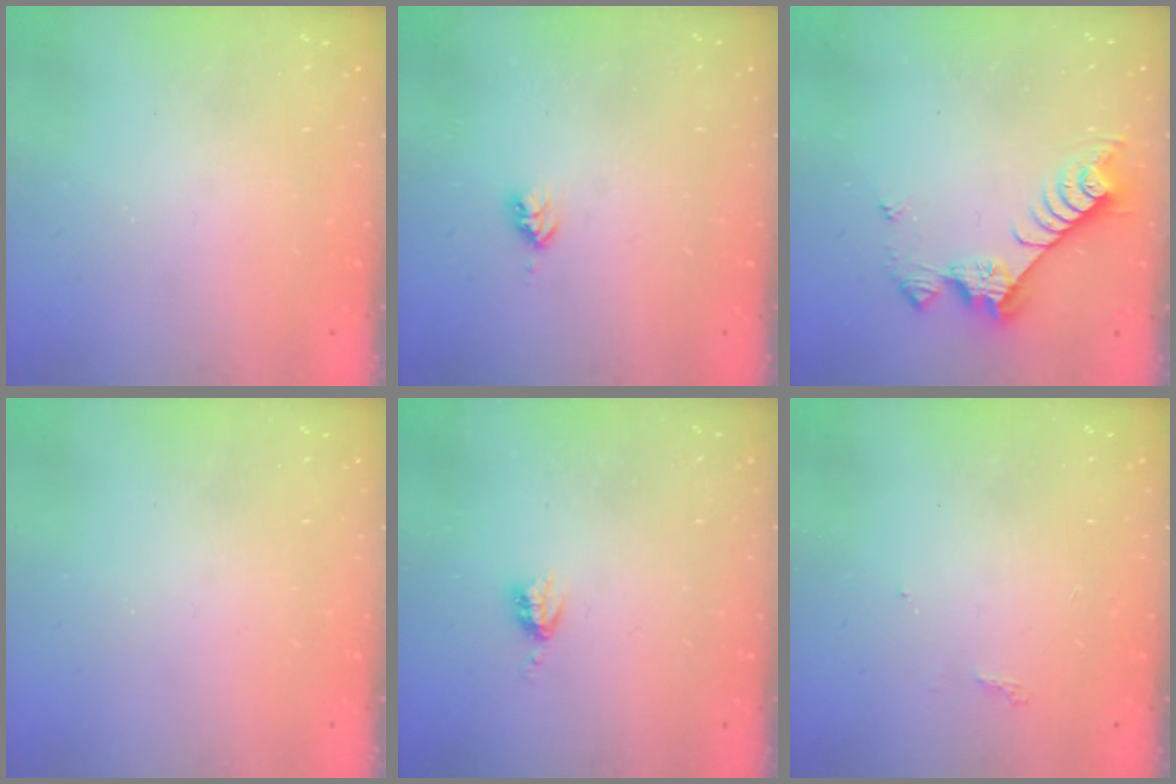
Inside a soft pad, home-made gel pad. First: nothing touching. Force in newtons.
{"total": 2.8, "press": 2.8, "slide": 0.3}
{"total": 8.2, "press": 8.2, "slide": 0.3}
{"total": 0.0}
{"total": 3.1, "press": 3.0, "slide": 0.4}
{"total": 4.4, "press": 4.4, "slide": 0.5}